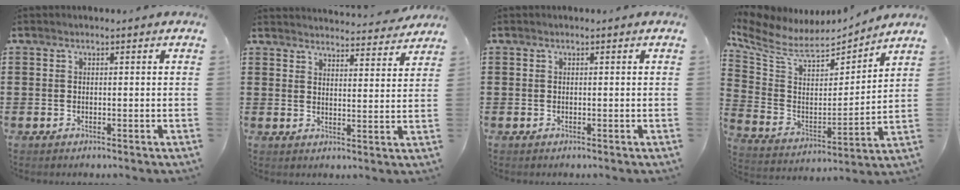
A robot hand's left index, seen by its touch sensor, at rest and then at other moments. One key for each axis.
{"total": 3.8, "fx": 3.8, "fy": -0.2, "fz": 0.1, "tx": -0.008, "ty": -0.027, "tz": 0.066}
{"total": 0.0}
{"total": 8.6, "fx": 7.2, "fy": 3.1, "fz": 3.6, "tx": -0.108, "ty": -0.048, "tz": 0.124}